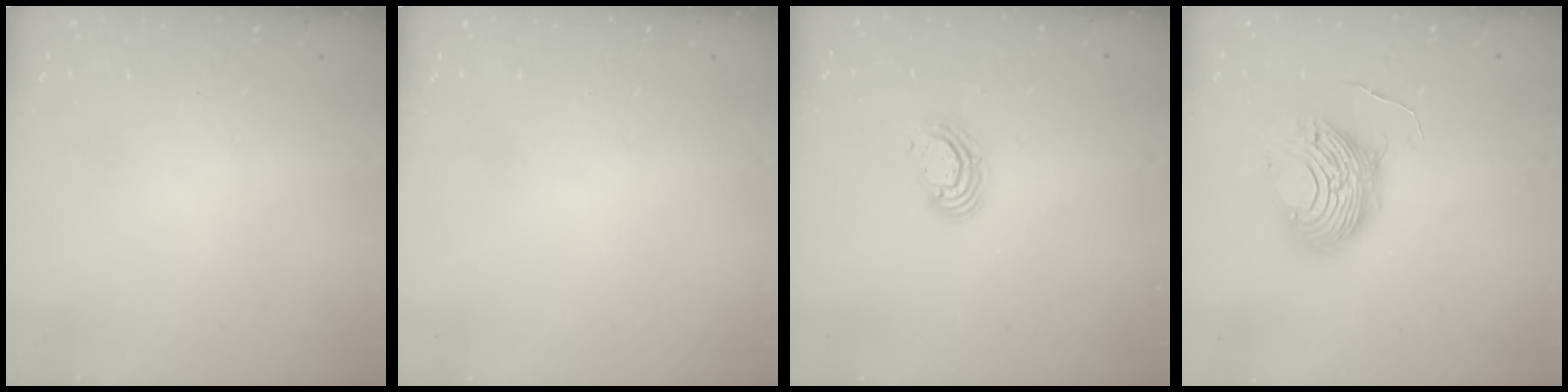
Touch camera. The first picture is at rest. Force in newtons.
{"total": 0.0}
{"total": 6.8, "press": 6.7, "slide": 0.8}
{"total": 12.5, "press": 12.4, "slide": 1.4}